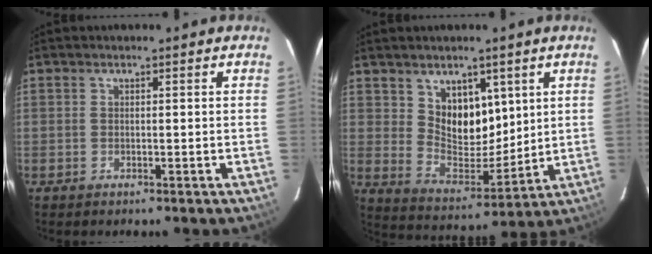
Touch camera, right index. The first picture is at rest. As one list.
[{"total": 10.3, "force": [4.8, 7.0, 5.8], "torque": [-0.091, -0.006, 0.101]}]